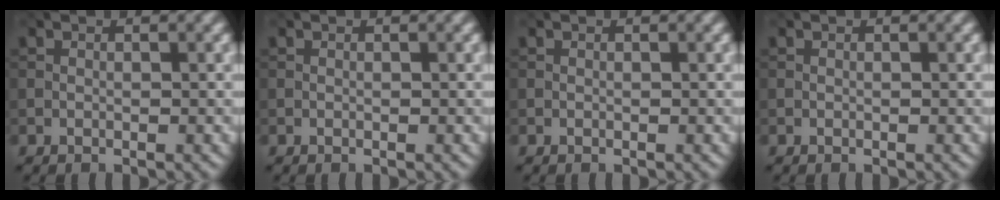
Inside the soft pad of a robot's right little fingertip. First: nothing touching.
{"total": 0.0}
{"total": 0.0}
{"total": 0.0}